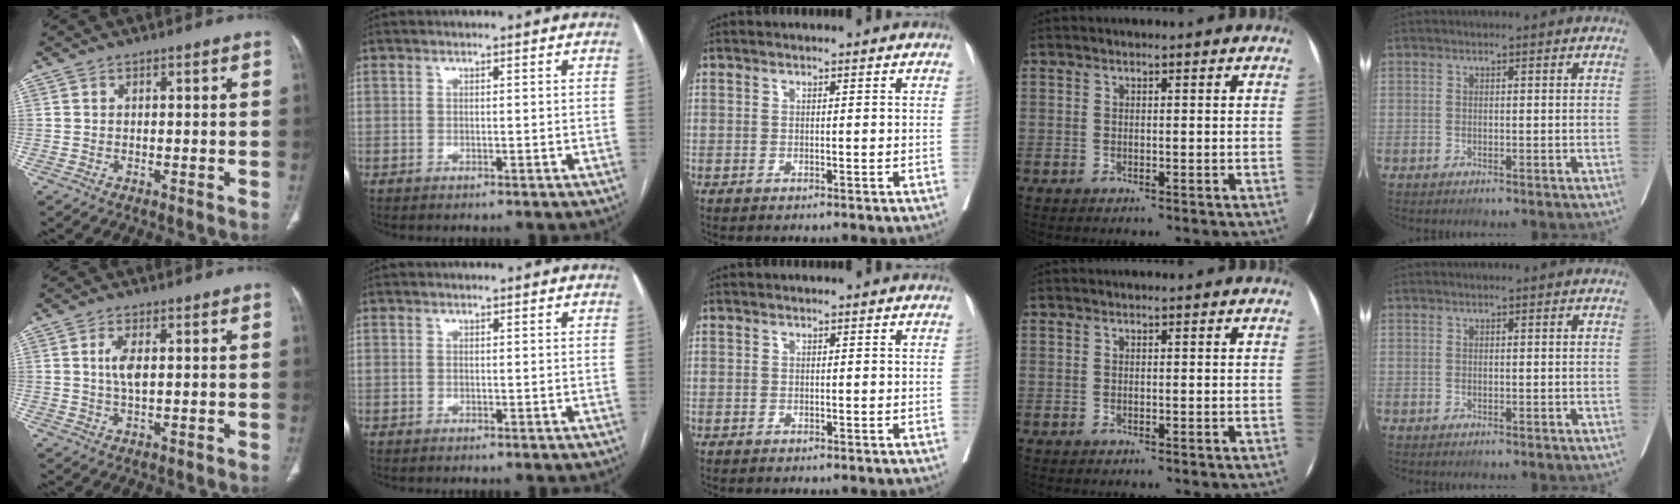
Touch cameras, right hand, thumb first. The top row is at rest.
{"thumb": {"total": 3.9, "force": [0.7, 1.5, 3.5], "torque": [-0.076, -0.002, 0.015]}}